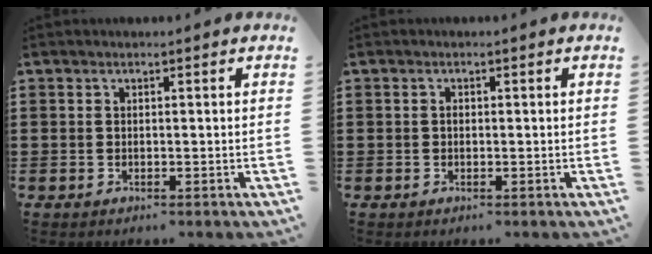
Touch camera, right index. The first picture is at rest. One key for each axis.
{"total": 0.6, "fx": -0.1, "fy": 0.4, "fz": 0.5, "tx": -0.011, "ty": 0.000, "tz": -0.002}